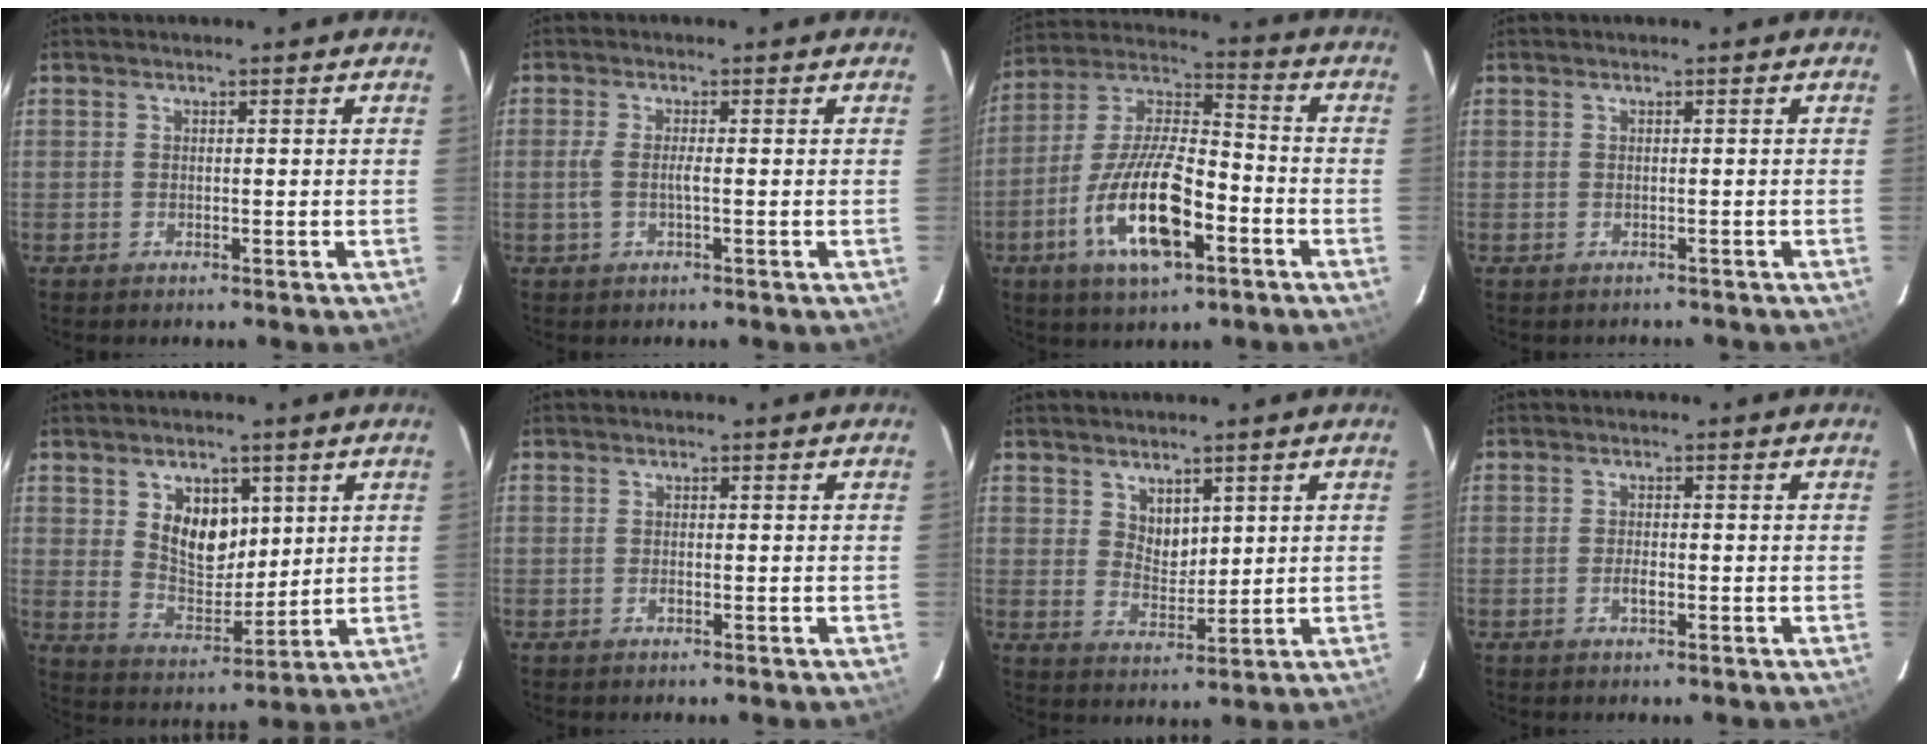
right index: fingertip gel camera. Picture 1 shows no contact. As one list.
[{"total": 2.7, "force": [-0.5, 0.2, 2.6], "torque": [-0.053, 0.000, -0.011]}, {"total": 17.4, "force": [-7.2, 6.2, 14.6], "torque": [-0.303, -0.011, -0.136]}, {"total": 1.2, "force": [-1.1, 0.5, 0.1], "torque": [0.000, 0.006, -0.010]}, {"total": 7.0, "force": [4.3, 4.4, 3.2], "torque": [-0.045, 0.000, 0.088]}, {"total": 0.5, "force": [-0.3, 0.4, 0.3], "torque": [-0.004, 0.000, -0.006]}, {"total": 1.1, "force": [0.6, 0.8, 0.4], "torque": [-0.005, 0.003, 0.012]}, {"total": 1.7, "force": [-0.7, 0.6, 1.4], "torque": [-0.027, 0.001, -0.013]}]